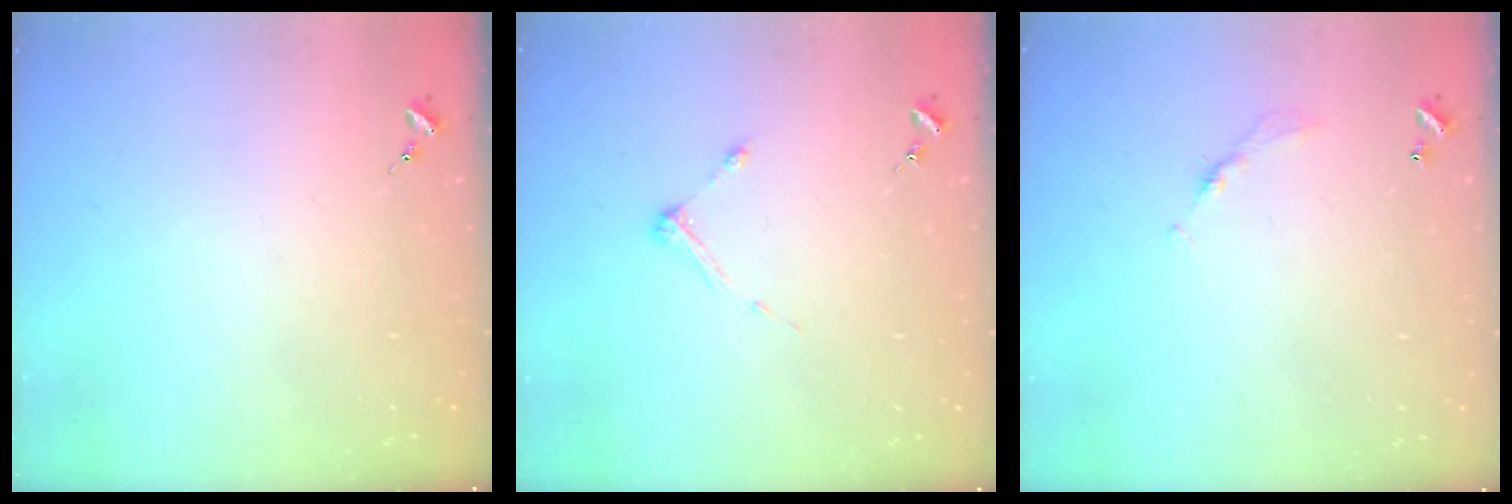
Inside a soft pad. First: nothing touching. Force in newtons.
{"total": 4.9, "press": 4.9, "slide": 0.7}
{"total": 4.4, "press": 4.3, "slide": 0.2}